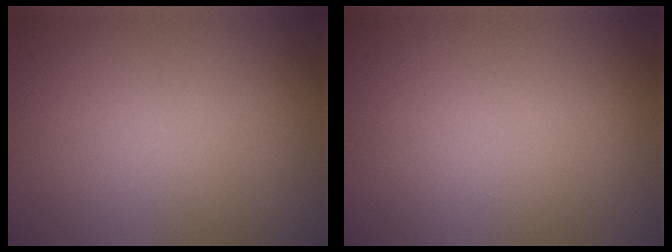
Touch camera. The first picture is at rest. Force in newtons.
{"total": 0.0}